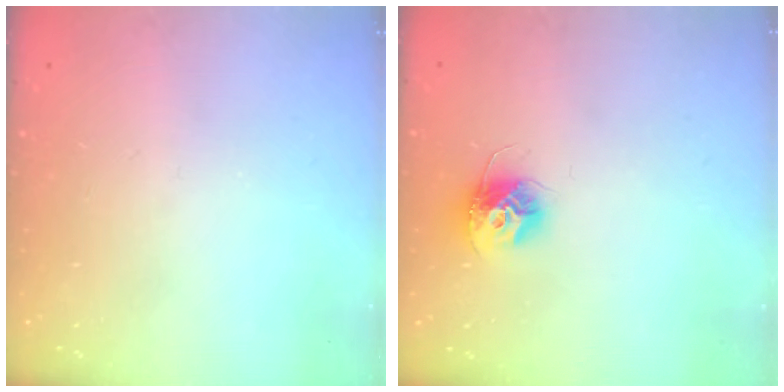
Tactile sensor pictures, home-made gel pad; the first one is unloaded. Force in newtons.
{"total": 10.4, "press": 10.4, "slide": 0.5}